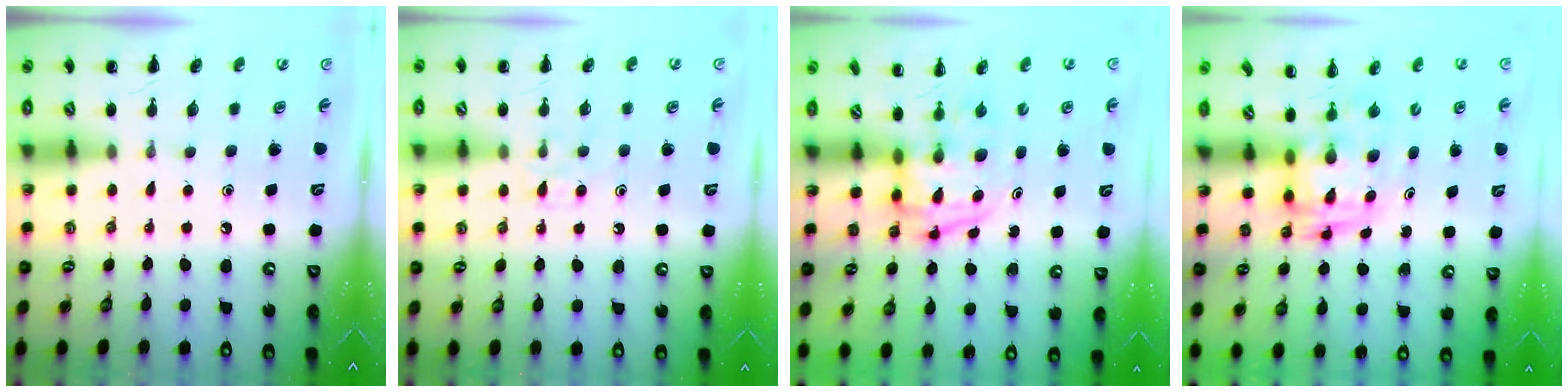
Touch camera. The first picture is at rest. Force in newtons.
{"total": 5.1, "press": 4.8, "slide": 1.6}
{"total": 4.0, "press": 3.9, "slide": 0.6}
{"total": 2.9, "press": 2.9, "slide": 0.6}